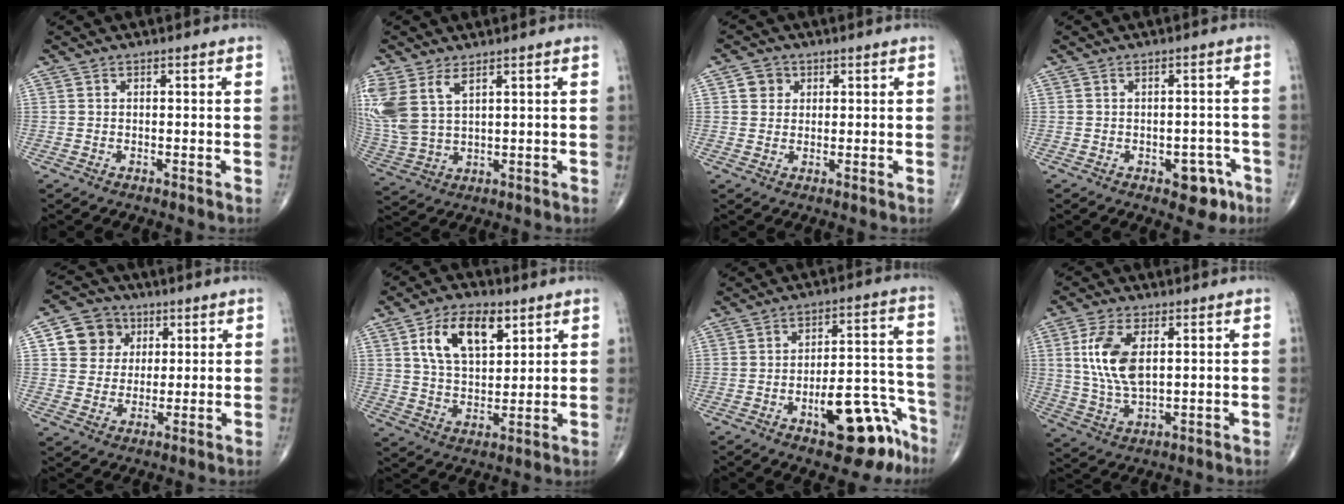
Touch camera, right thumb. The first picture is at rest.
{"total": 12.3, "force": [5.4, 6.7, 8.7], "torque": [-0.218, -0.012, 0.121]}
{"total": 3.3, "force": [1.1, 3.0, 1.0], "torque": [0.000, -0.002, 0.015]}
{"total": 5.5, "force": [-2.7, 3.2, 3.6], "torque": [-0.019, 0.019, -0.028]}
{"total": 9.3, "force": [3.2, 8.2, 2.8], "torque": [-0.015, -0.005, 0.052]}
{"total": 12.8, "force": [5.6, 7.1, 9.1], "torque": [-0.137, -0.016, 0.105]}
{"total": 15.2, "force": [-8.4, 6.1, 11.1], "torque": [-0.115, 0.081, -0.110]}
{"total": 10.8, "force": [2.6, 5.5, 8.9], "torque": [-0.181, -0.010, 0.055]}